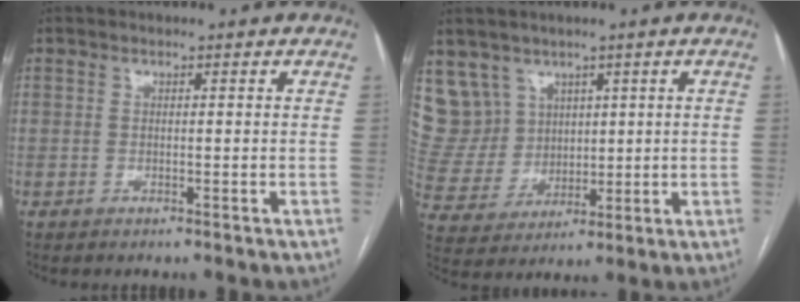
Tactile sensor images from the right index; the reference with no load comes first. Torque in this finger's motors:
{"motor_torque": [-0.26, 0.35, 0.02, 0.00]}